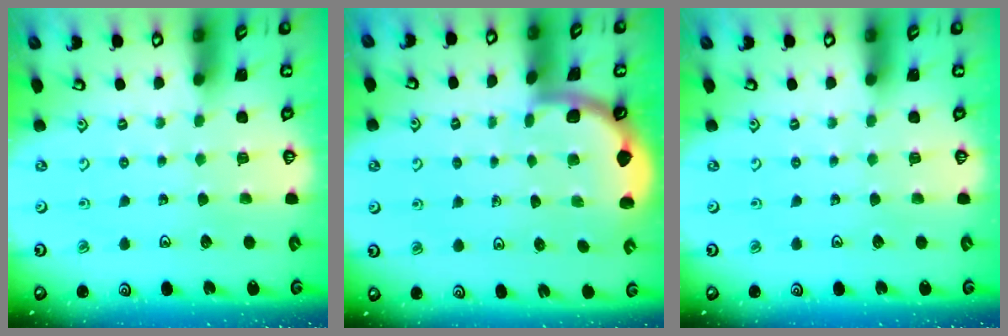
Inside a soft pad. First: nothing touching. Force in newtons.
{"total": 1.9, "press": 1.9, "slide": 0.0}
{"total": 0.0}